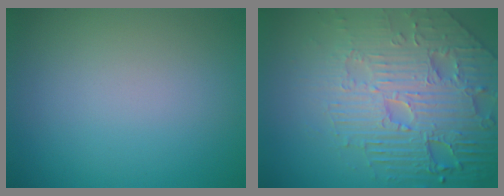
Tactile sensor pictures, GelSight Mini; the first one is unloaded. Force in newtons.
{"total": 8.7, "press": 6.2, "slide": 6.1}